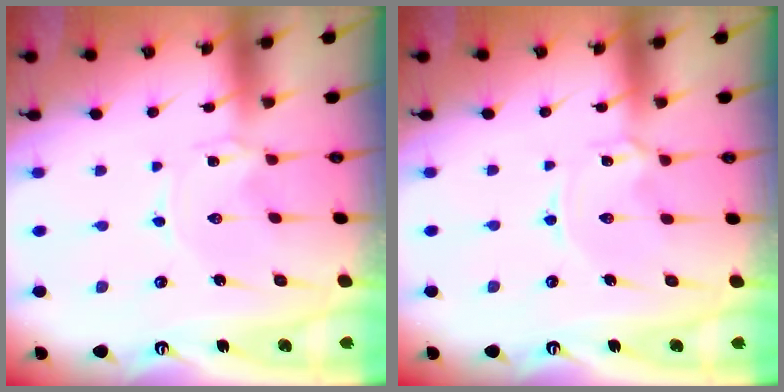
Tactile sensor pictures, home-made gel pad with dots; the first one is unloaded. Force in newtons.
{"total": 2.4, "press": 2.4, "slide": 0.4}